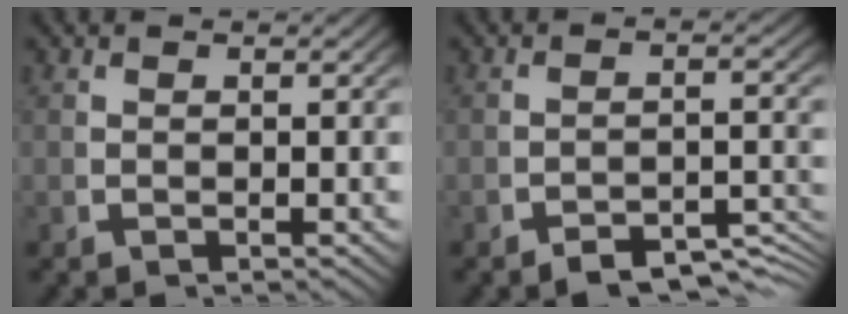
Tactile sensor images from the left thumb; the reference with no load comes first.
{"total": 5.8, "force": [-4.6, 2.1, 2.7], "torque": [-0.033, -0.011, -0.070]}